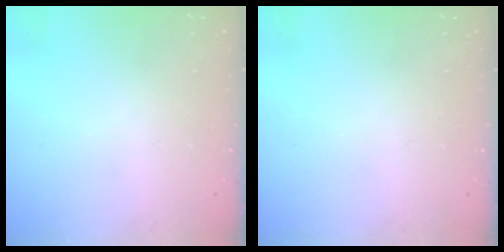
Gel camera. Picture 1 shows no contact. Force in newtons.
{"total": 0.0}